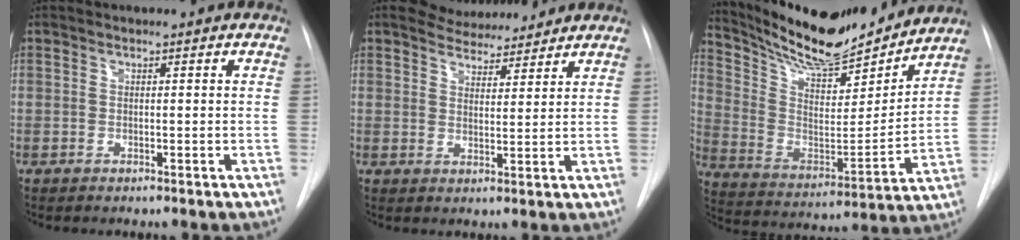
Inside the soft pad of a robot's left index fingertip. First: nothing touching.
{"total": 6.1, "force": [5.7, 1.7, 1.1], "torque": [-0.019, -0.001, 0.086]}
{"total": 20.2, "force": [18.3, 3.9, 7.8], "torque": [-0.143, -0.018, 0.300]}